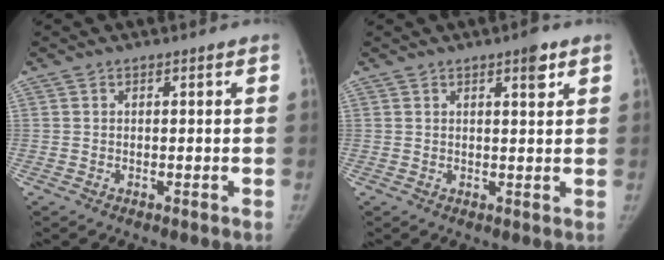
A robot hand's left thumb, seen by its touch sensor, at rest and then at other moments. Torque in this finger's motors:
{"motor_torque": [0.71, 0.02, 0.19, -0.49, 0.14]}